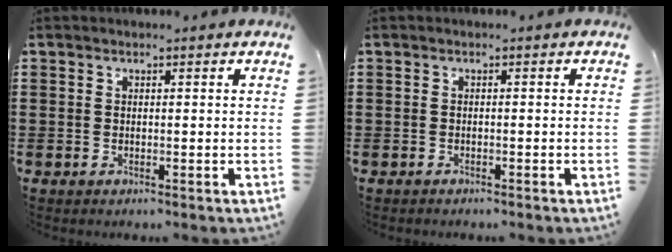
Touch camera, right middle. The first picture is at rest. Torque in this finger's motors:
{"motor_torque": [-0.45, -0.01, 0.02, -0.01]}